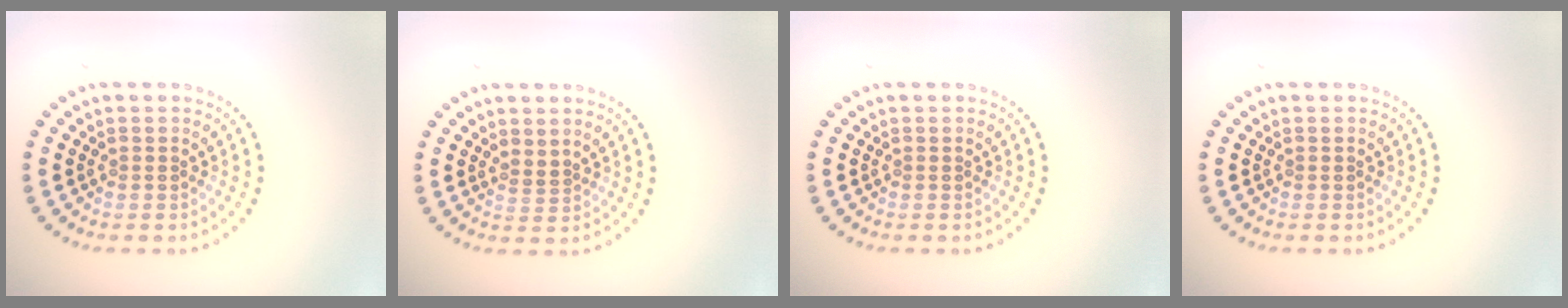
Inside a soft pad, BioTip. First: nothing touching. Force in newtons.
{"total": 0.7, "press": 0.5, "slide": 0.5}
{"total": 0.0}
{"total": 0.0}